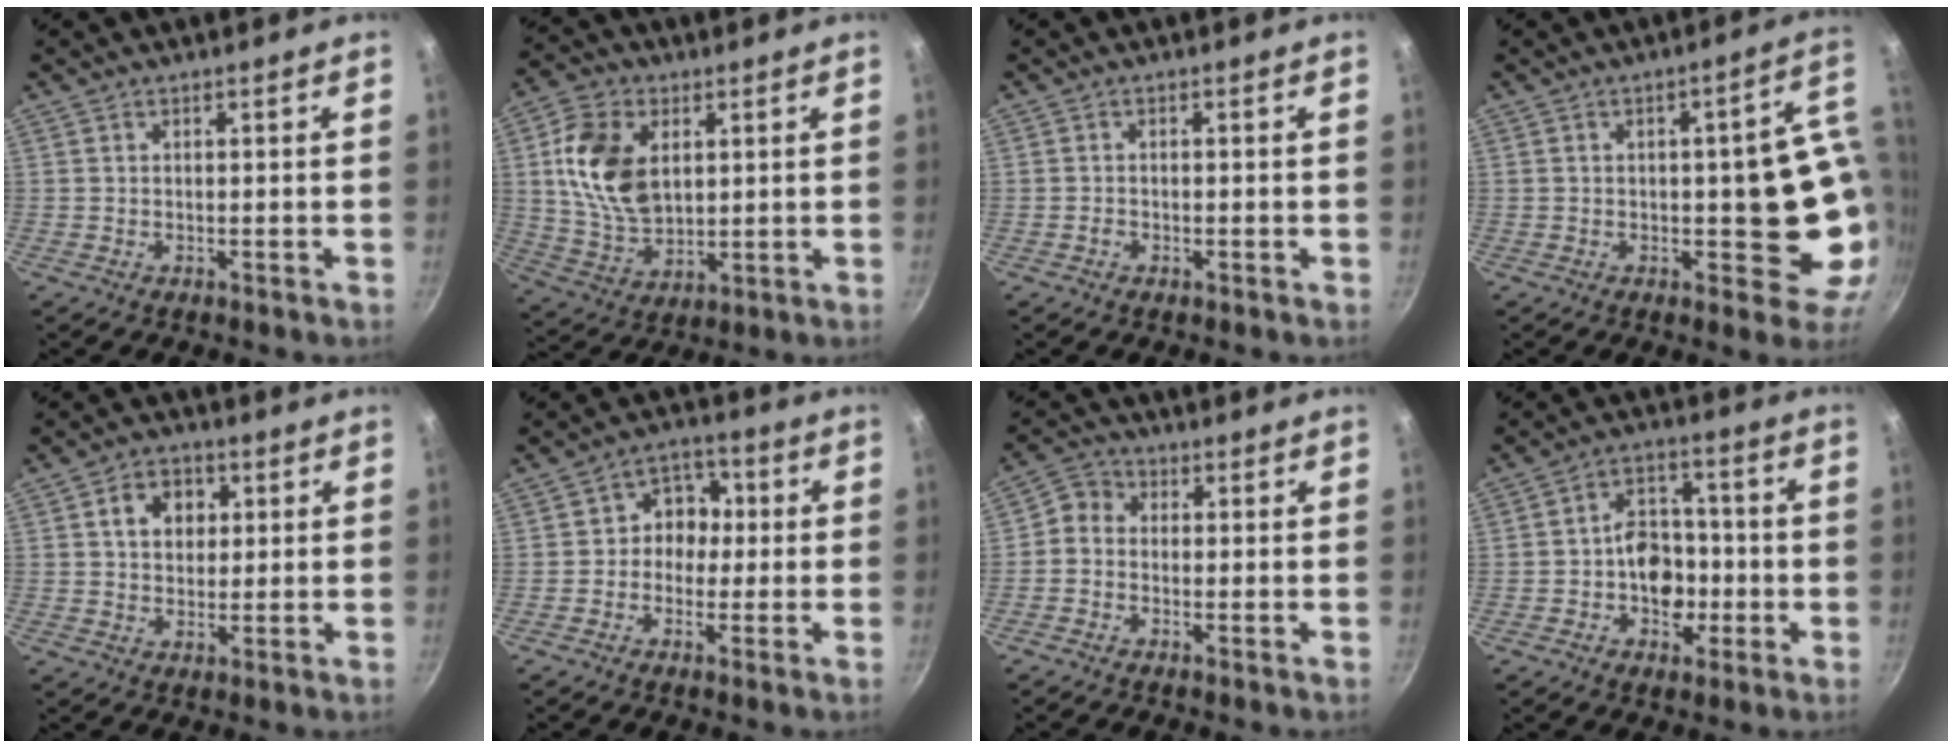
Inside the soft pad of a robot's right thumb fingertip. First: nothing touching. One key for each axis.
{"total": 14.6, "fx": 3.2, "fy": 9.7, "fz": 10.5, "tx": -0.179, "ty": -0.014, "tz": 0.067}
{"total": 0.9, "fx": -0.5, "fy": 0.6, "fz": 0.5, "tx": -0.012, "ty": 0.004, "tz": -0.010}
{"total": 13.4, "fx": -0.2, "fy": 5.4, "fz": 12.3, "tx": -0.097, "ty": 0.000, "tz": -0.002}
{"total": 6.9, "fx": 1.9, "fy": 5.4, "fz": 3.7, "tx": -0.034, "ty": 0.006, "tz": 0.024}
{"total": 7.1, "fx": -0.2, "fy": 6.2, "fz": 3.4, "tx": 0.002, "ty": 0.019, "tz": -0.018}
{"total": 3.6, "fx": -0.8, "fy": 3.1, "fz": 1.7, "tx": -0.022, "ty": 0.018, "tz": -0.033}
{"total": 10.1, "fx": -1.9, "fy": 7.7, "fz": 6.2, "tx": -0.049, "ty": 0.025, "tz": -0.036}